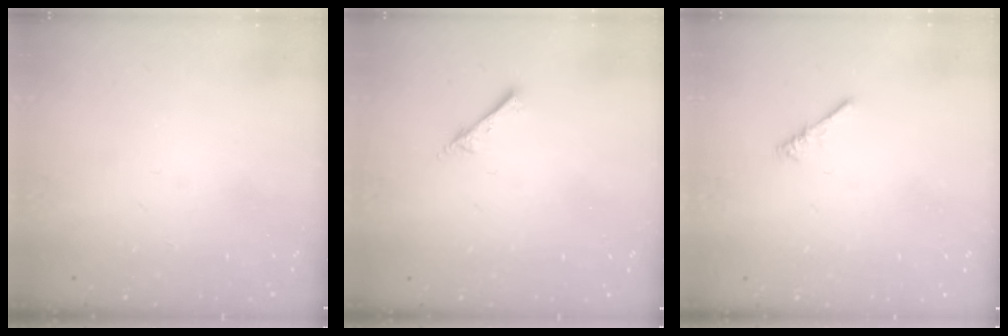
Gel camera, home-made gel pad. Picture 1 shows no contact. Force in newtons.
{"total": 2.4, "press": 2.4, "slide": 0.2}
{"total": 0.0}